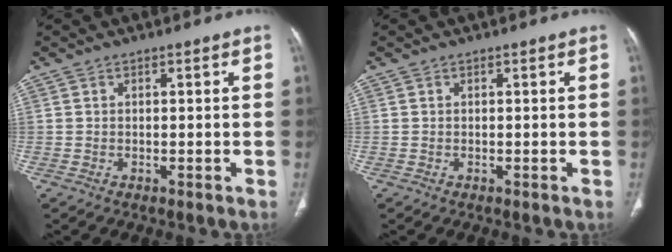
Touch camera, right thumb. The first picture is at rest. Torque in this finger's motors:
{"motor_torque": [0.12, -0.03, -0.06, 0.12, -0.03]}